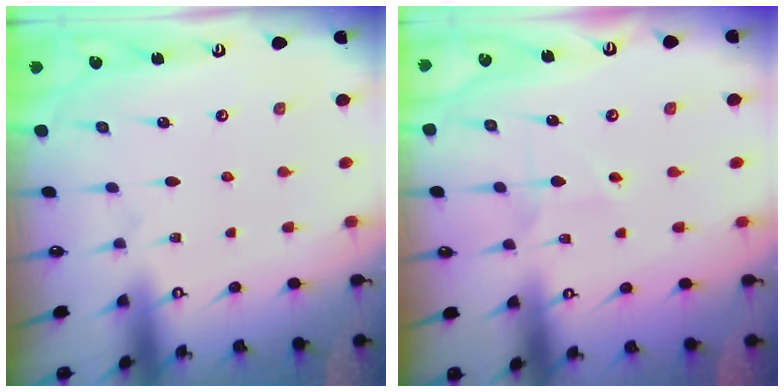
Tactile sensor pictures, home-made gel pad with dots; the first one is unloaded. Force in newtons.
{"total": 3.7, "press": 3.7, "slide": 0.5}